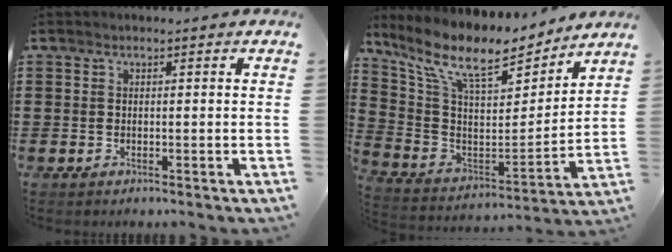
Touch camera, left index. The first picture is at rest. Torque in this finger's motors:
{"motor_torque": [2.14, 0.00, 1.05, 0.21]}